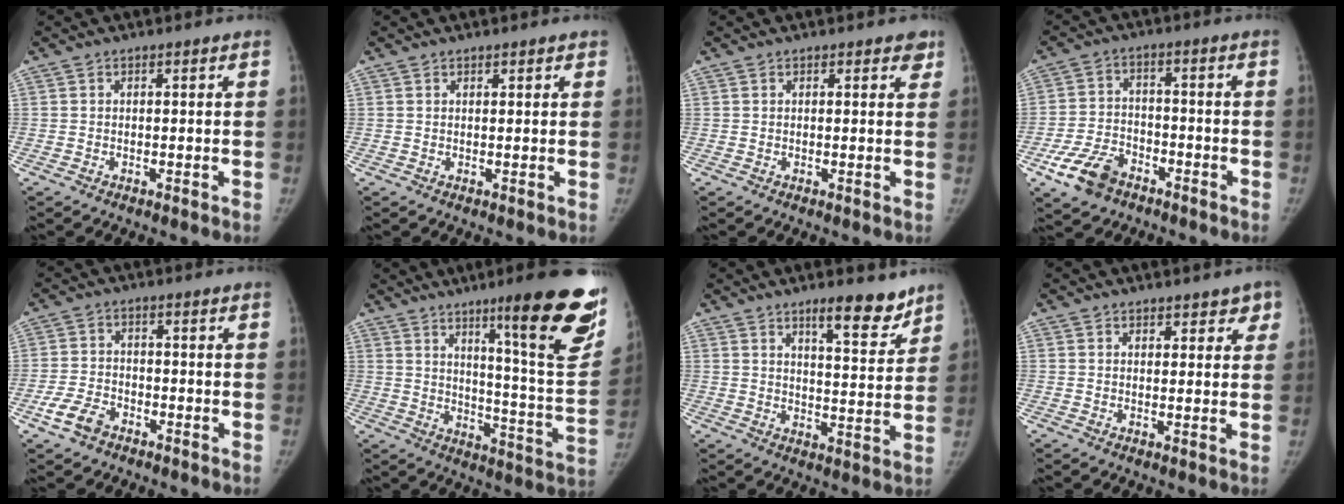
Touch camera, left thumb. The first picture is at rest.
{"total": 1.2, "force": [0.9, 0.6, 0.6], "torque": [-0.002, -0.004, 0.010]}
{"total": 2.1, "force": [1.4, 1.0, 1.2], "torque": [0.004, -0.004, 0.010]}
{"total": 9.3, "force": [-5.6, 5.8, 4.7], "torque": [-0.082, 0.022, -0.102]}
{"total": 5.5, "force": [-3.4, 3.3, 2.8], "torque": [-0.057, 0.017, -0.063]}
{"total": 23.8, "force": [13.8, 3.1, 19.1], "torque": [-0.227, -0.076, 0.204]}
{"total": 9.3, "force": [6.9, 2.4, 5.8], "torque": [-0.059, -0.052, 0.104]}
{"total": 3.7, "force": [2.5, 2.2, 1.6], "torque": [0.020, -0.010, 0.030]}